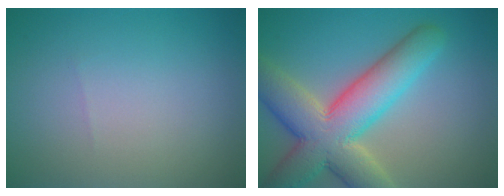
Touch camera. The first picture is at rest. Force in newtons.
{"total": 10.3, "press": 10.2, "slide": 1.0}